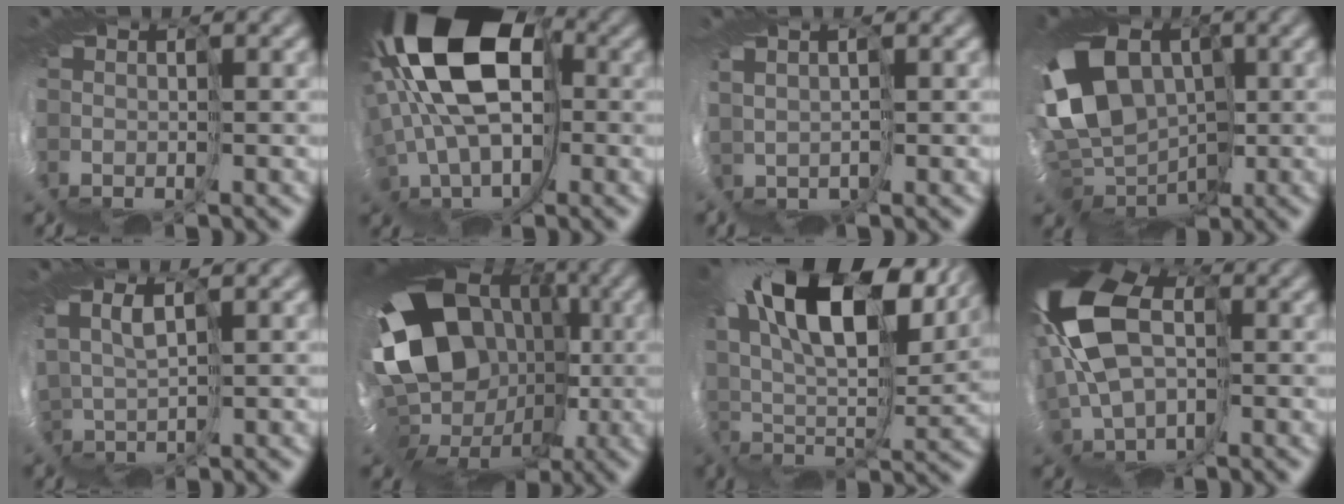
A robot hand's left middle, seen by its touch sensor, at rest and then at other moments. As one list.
[{"total": 14.4, "force": [3.7, 8.8, 10.7], "torque": [-0.173, 0.018, 0.036]}, {"total": 1.9, "force": [1.7, 0.6, -0.4], "torque": [0.003, 0.005, 0.028]}, {"total": 10.8, "force": [1.1, 8.2, 7.0], "torque": [-0.142, -0.007, 0.026]}, {"total": 2.9, "force": [2.7, -0.8, -0.4], "torque": [-0.008, 0.002, 0.045]}, {"total": 16.1, "force": [2.2, 13.1, 9.1], "torque": [-0.147, 0.002, -0.006]}, {"total": 15.6, "force": [10.1, 5.5, 10.6], "torque": [-0.182, 0.053, 0.142]}, {"total": 11.3, "force": [2.3, 7.1, 8.5], "torque": [-0.197, -0.002, 0.026]}]